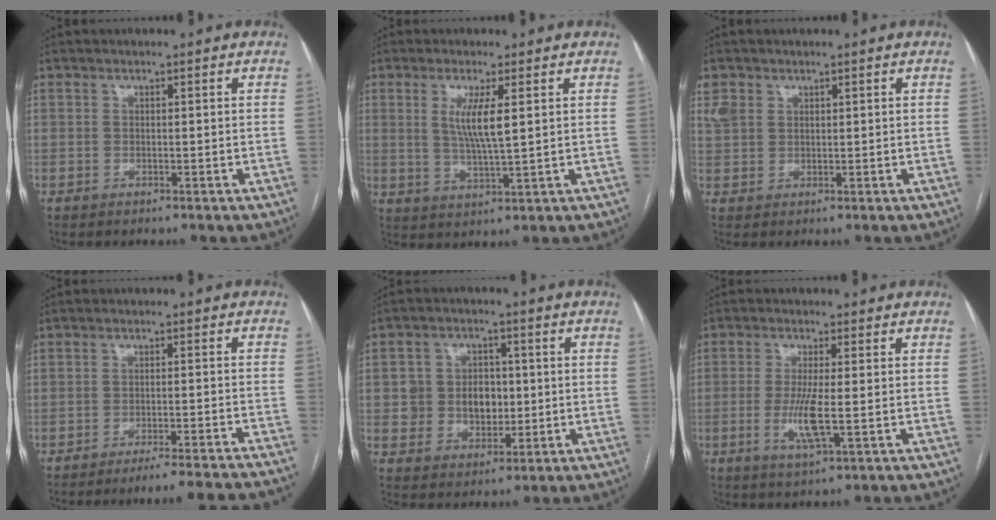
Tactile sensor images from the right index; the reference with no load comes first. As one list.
[{"total": 5.7, "force": [1.5, 0.1, 5.4], "torque": [-0.111, -0.011, 0.033]}, {"total": 2.9, "force": [1.6, 2.2, 0.9], "torque": [-0.028, 0.012, 0.040]}, {"total": 13.7, "force": [-12.8, -1.6, 4.6], "torque": [-0.031, -0.026, -0.166]}, {"total": 7.1, "force": [0.3, 6.0, 3.8], "torque": [-0.061, 0.020, 0.016]}, {"total": 5.6, "force": [-0.9, 0.5, 5.5], "torque": [-0.123, -0.015, -0.014]}]